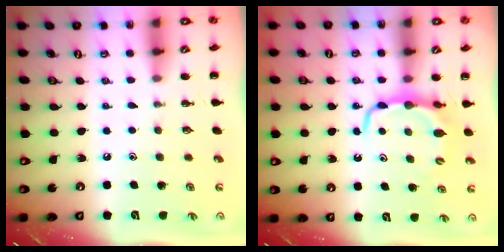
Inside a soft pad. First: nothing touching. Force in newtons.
{"total": 6.5, "press": 6.5, "slide": 0.3}